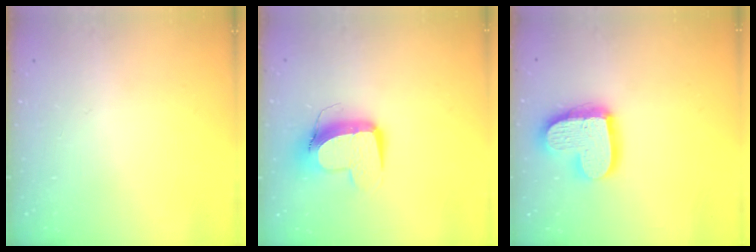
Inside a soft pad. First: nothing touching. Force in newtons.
{"total": 11.5, "press": 11.5, "slide": 1.4}
{"total": 17.2, "press": 17.1, "slide": 1.4}